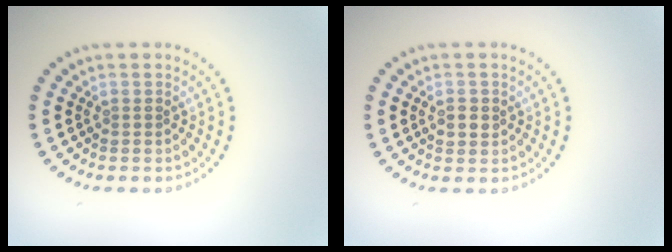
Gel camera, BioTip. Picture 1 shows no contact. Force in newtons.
{"total": 1.6, "press": 1.5, "slide": 0.4}